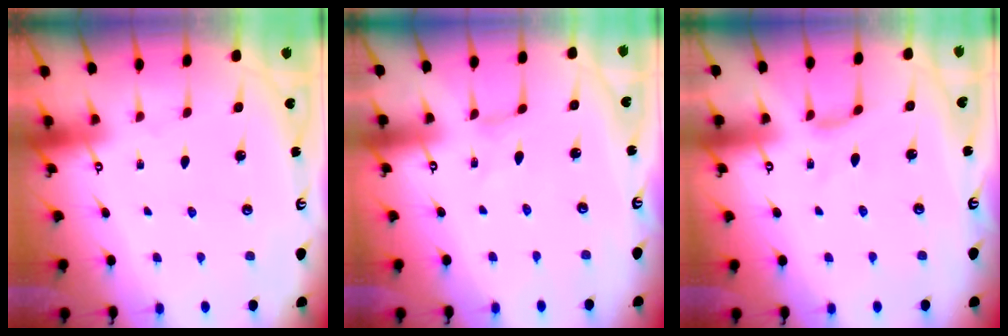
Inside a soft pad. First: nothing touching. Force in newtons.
{"total": 0.0}
{"total": 2.3, "press": 2.2, "slide": 0.6}